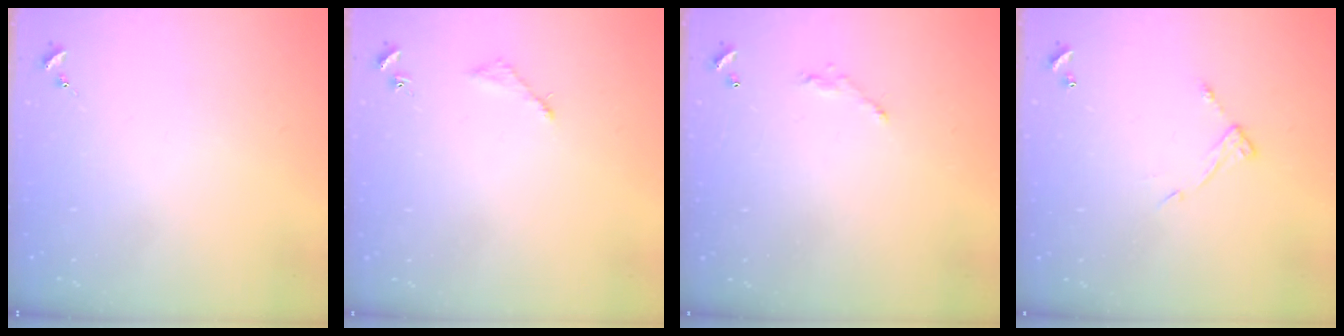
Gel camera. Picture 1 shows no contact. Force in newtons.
{"total": 3.0, "press": 3.0, "slide": 0.4}
{"total": 6.0, "press": 6.0, "slide": 0.4}
{"total": 7.7, "press": 7.7, "slide": 0.6}